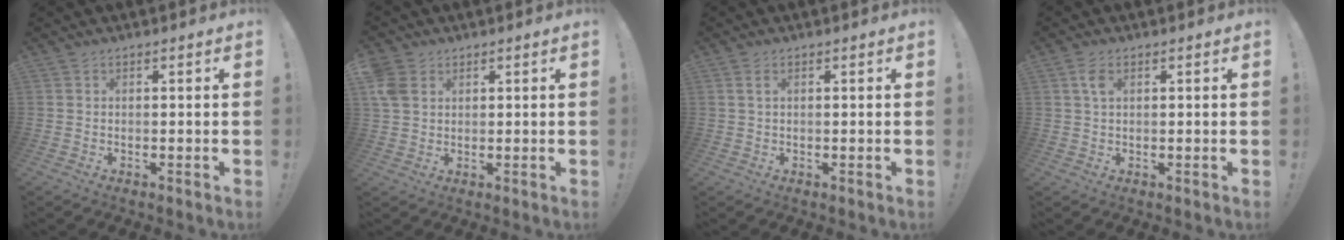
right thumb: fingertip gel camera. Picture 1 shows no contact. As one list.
[{"total": 6.3, "force": [2.4, 4.9, 3.0], "torque": [-0.075, 0.002, 0.050]}, {"total": 1.9, "force": [0.8, 0.9, 1.5], "torque": [-0.022, 0.000, 0.013]}, {"total": 3.4, "force": [1.2, 1.8, 2.6], "torque": [-0.050, 0.004, 0.021]}]